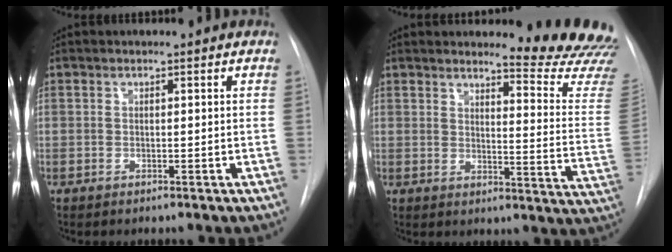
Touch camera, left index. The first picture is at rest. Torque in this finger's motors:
{"motor_torque": [0.14, -0.28, 0.18, 0.04]}